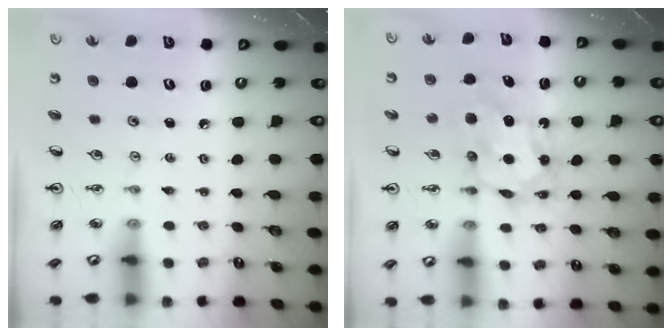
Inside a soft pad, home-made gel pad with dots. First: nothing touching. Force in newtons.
{"total": 7.7, "press": 7.7, "slide": 0.8}